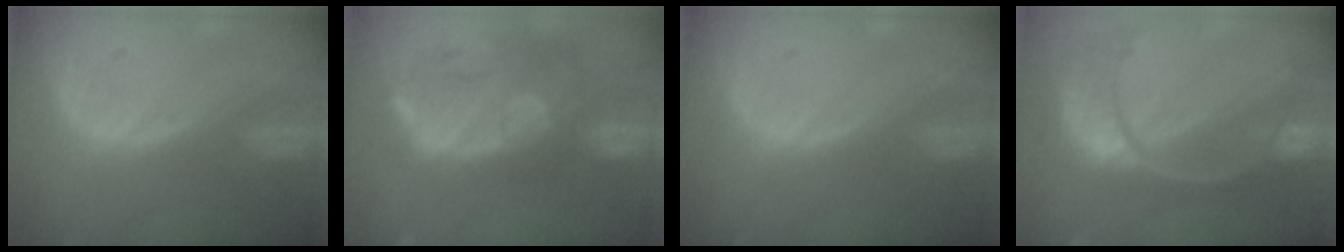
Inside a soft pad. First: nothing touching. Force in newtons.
{"total": 12.2, "press": 11.0, "slide": 5.2}
{"total": 0.0}
{"total": 11.0, "press": 9.3, "slide": 6.0}